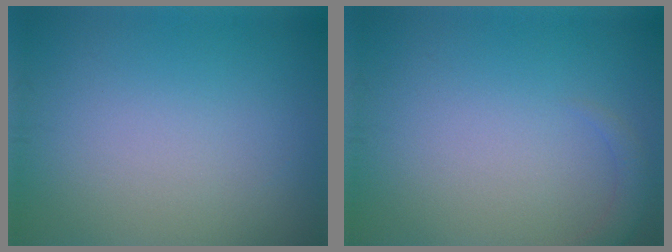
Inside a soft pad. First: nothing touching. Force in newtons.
{"total": 1.3, "press": 1.3, "slide": 0.2}